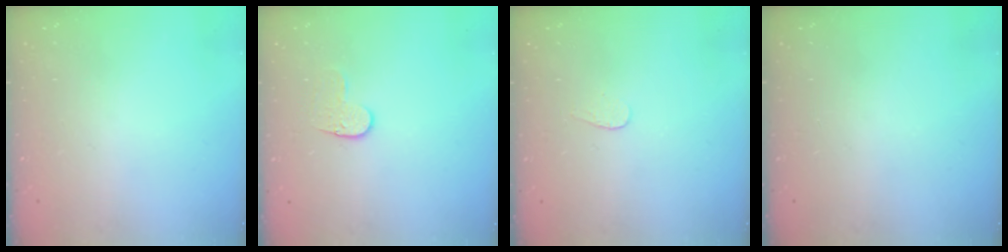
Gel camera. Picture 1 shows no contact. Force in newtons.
{"total": 5.8, "press": 5.7, "slide": 0.4}
{"total": 3.0, "press": 3.0, "slide": 0.3}
{"total": 0.0}